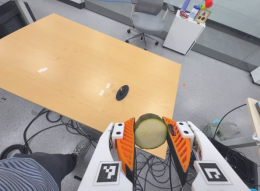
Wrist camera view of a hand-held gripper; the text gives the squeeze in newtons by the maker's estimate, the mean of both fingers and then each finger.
{"total": 11.7, "left": 10.9, "right": 12.5}